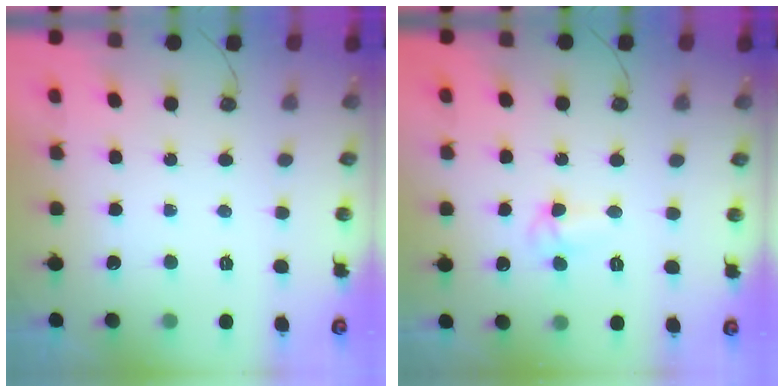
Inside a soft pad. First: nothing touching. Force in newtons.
{"total": 4.0, "press": 3.9, "slide": 0.7}